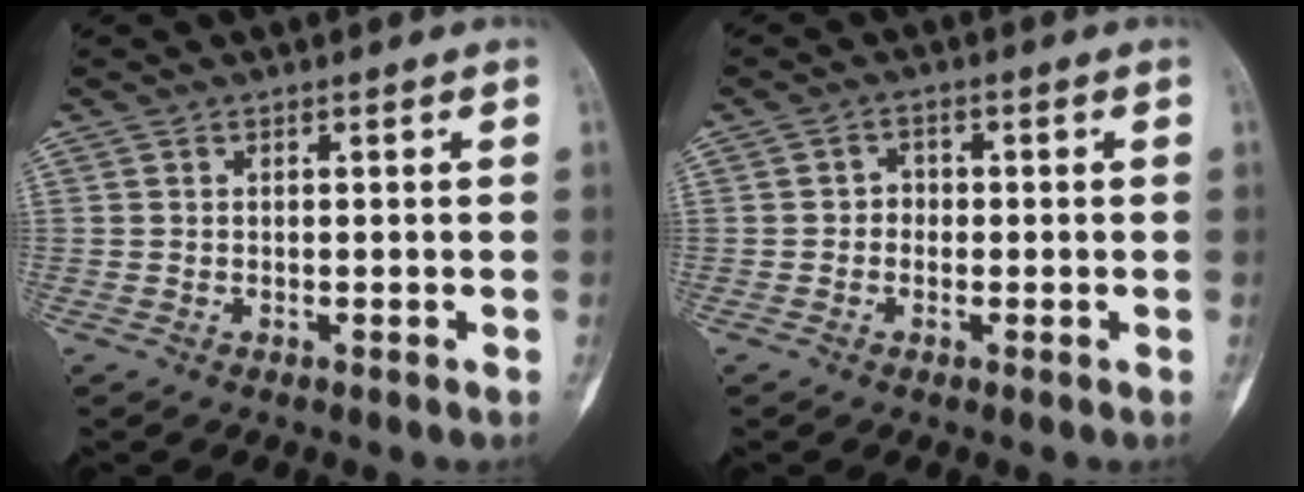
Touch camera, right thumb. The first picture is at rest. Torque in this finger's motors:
{"motor_torque": [-0.68, 0.08, 0.33, -0.23, -0.04]}